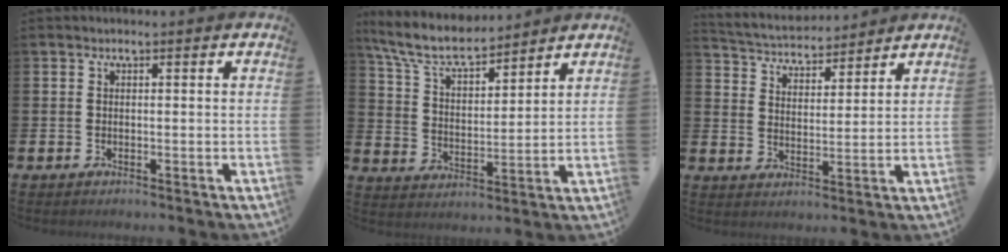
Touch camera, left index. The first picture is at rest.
{"total": 8.0, "force": [7.2, 1.8, 2.9], "torque": [-0.091, -0.040, 0.128]}
{"total": 4.3, "force": [4.1, 1.1, -0.1], "torque": [-0.024, -0.030, 0.070]}